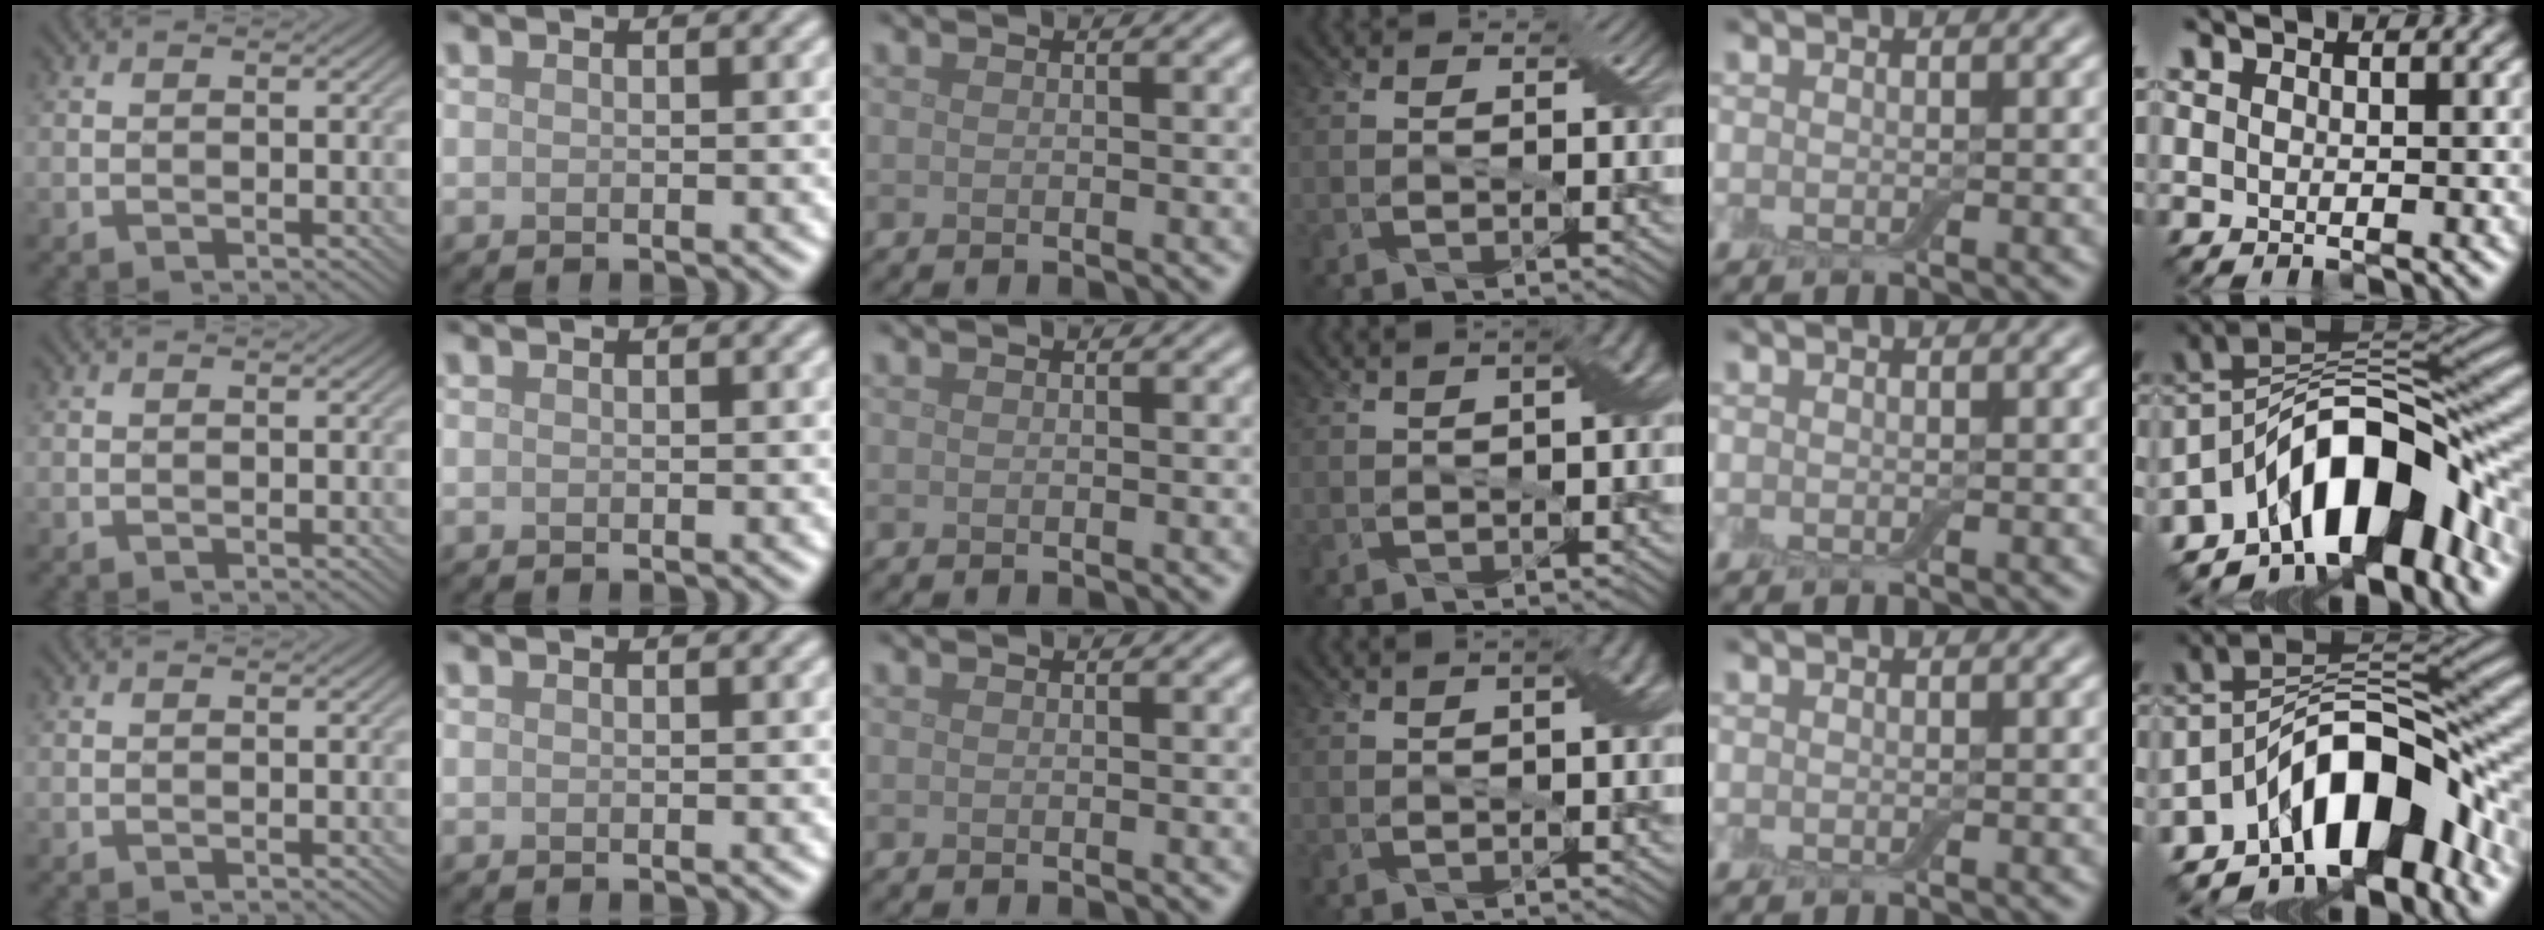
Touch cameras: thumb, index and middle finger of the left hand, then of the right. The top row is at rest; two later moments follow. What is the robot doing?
{"motion": "pour", "object": "bottle"}